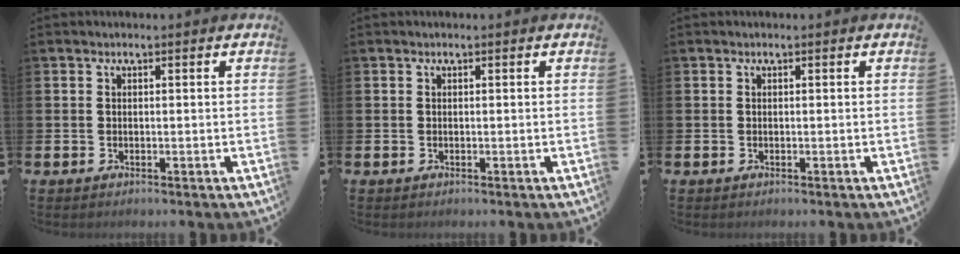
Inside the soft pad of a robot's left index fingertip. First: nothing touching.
{"total": 0.0}
{"total": 0.0}